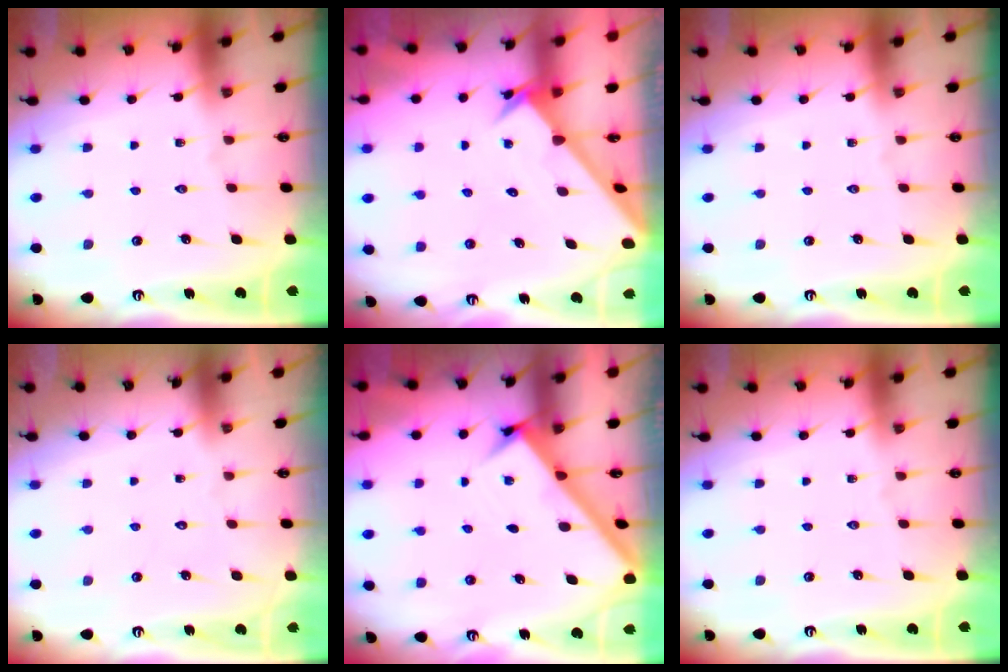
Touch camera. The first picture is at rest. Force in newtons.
{"total": 2.4, "press": 2.4, "slide": 0.2}
{"total": 0.0}
{"total": 1.6, "press": 1.6, "slide": 0.1}
{"total": 2.8, "press": 2.7, "slide": 0.3}
{"total": 0.0}